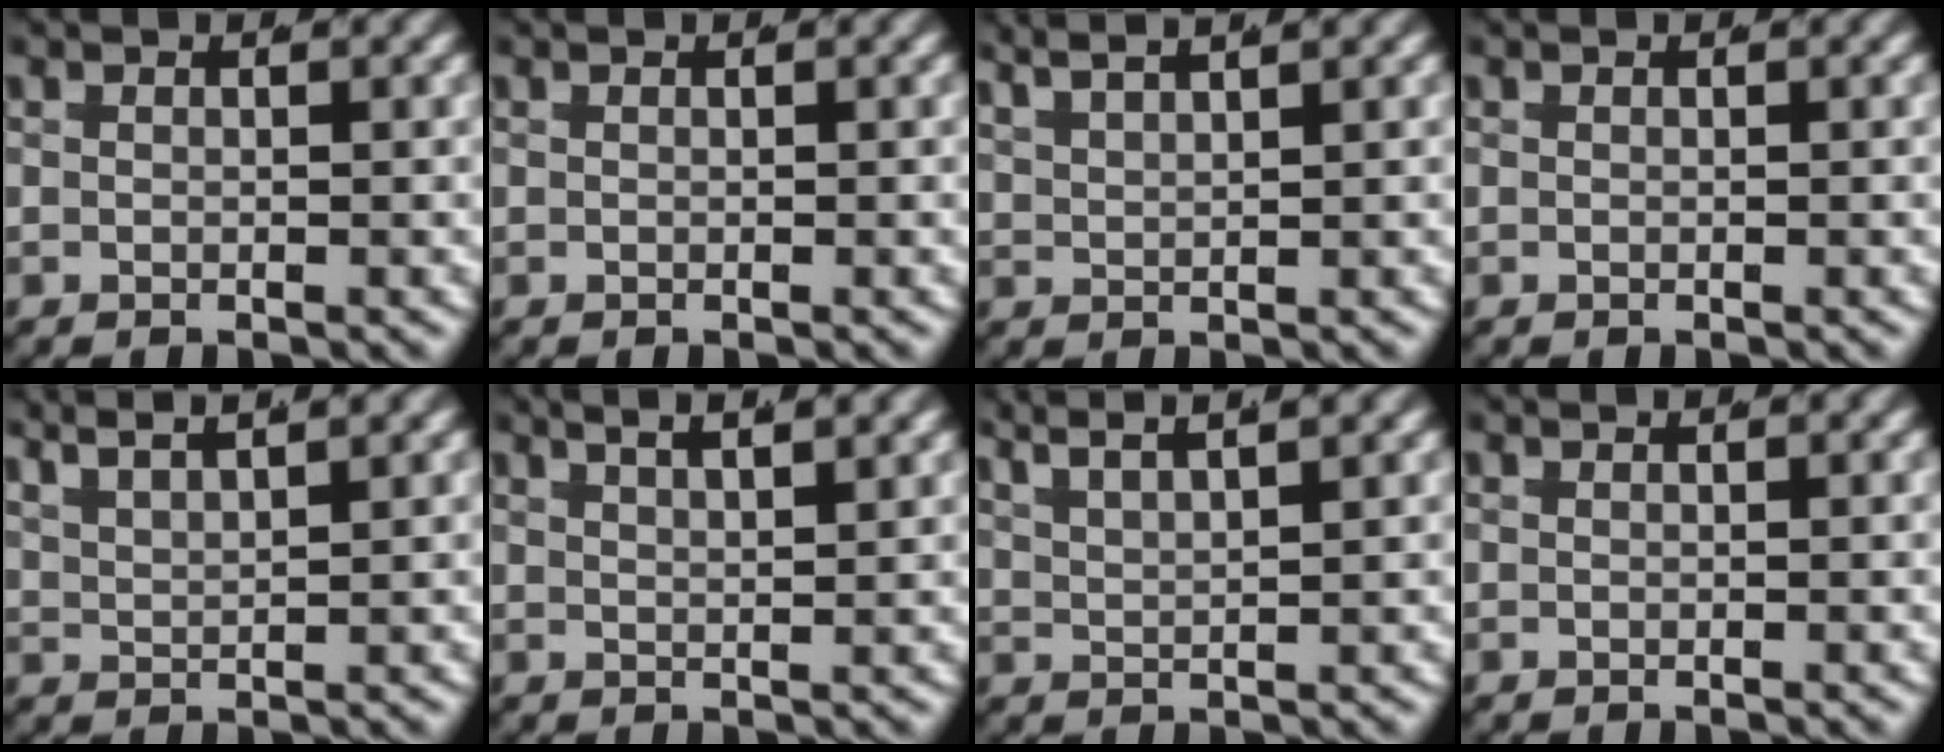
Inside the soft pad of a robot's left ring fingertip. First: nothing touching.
{"total": 0.0}
{"total": 4.2, "force": [3.0, 2.1, 2.1], "torque": [-0.046, 0.010, 0.046]}
{"total": 0.0}
{"total": 5.3, "force": [3.3, 3.1, 2.8], "torque": [-0.065, 0.007, 0.047]}
{"total": 4.3, "force": [3.2, 1.4, 2.5], "torque": [-0.034, 0.009, 0.048]}
{"total": 5.9, "force": [3.7, 3.3, 3.2], "torque": [-0.065, 0.012, 0.049]}
{"total": 0.0}